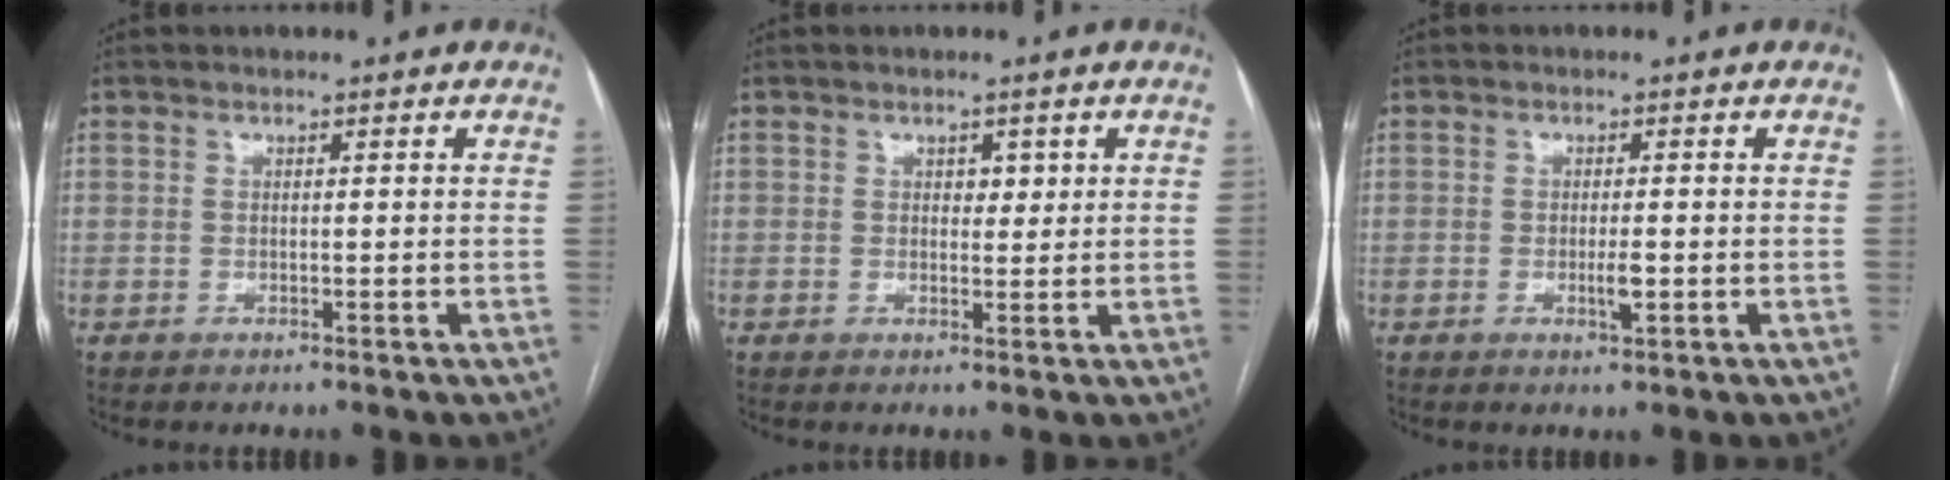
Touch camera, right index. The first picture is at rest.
{"total": 1.9, "force": [0.7, 1.2, 1.2], "torque": [-0.011, 0.000, 0.009]}
{"total": 2.1, "force": [-0.4, 0.4, 2.0], "torque": [-0.038, -0.002, -0.003]}